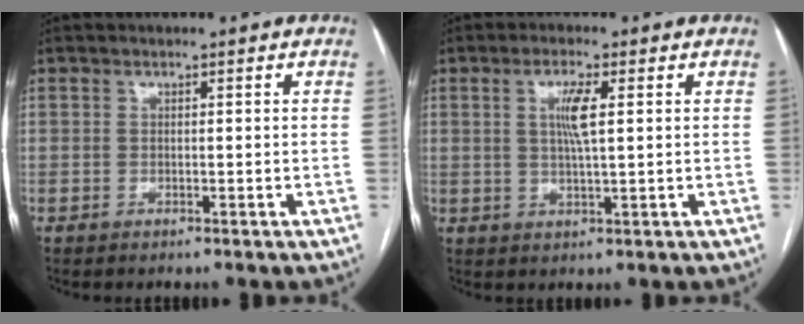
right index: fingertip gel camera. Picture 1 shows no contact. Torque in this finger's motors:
{"motor_torque": [0.53, 0.16, 0.11, 0.08]}